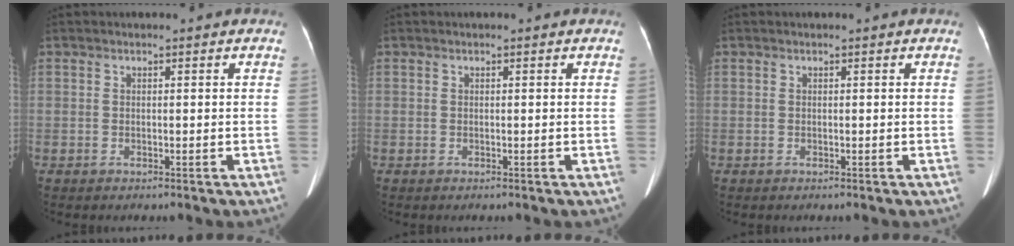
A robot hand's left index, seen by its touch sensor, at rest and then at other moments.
{"total": 0.0}
{"total": 0.0}